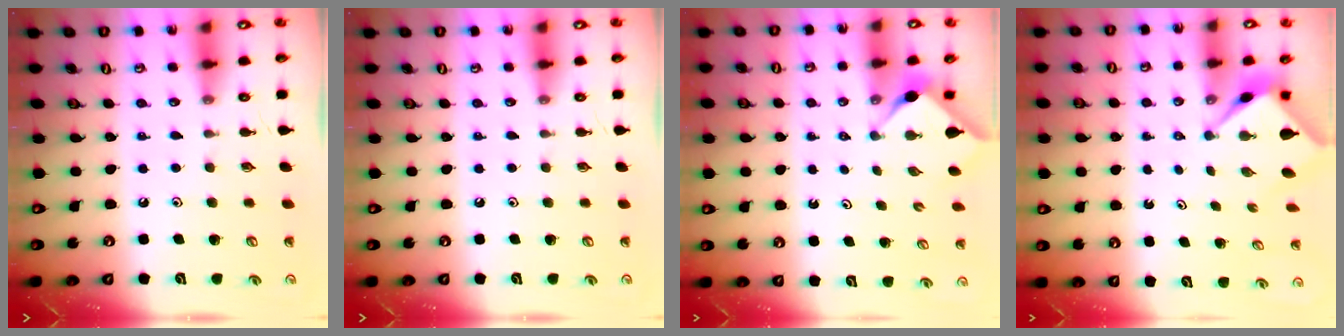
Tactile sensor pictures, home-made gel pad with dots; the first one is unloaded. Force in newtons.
{"total": 0.0}
{"total": 2.8, "press": 2.8, "slide": 0.4}
{"total": 2.6, "press": 2.6, "slide": 0.1}